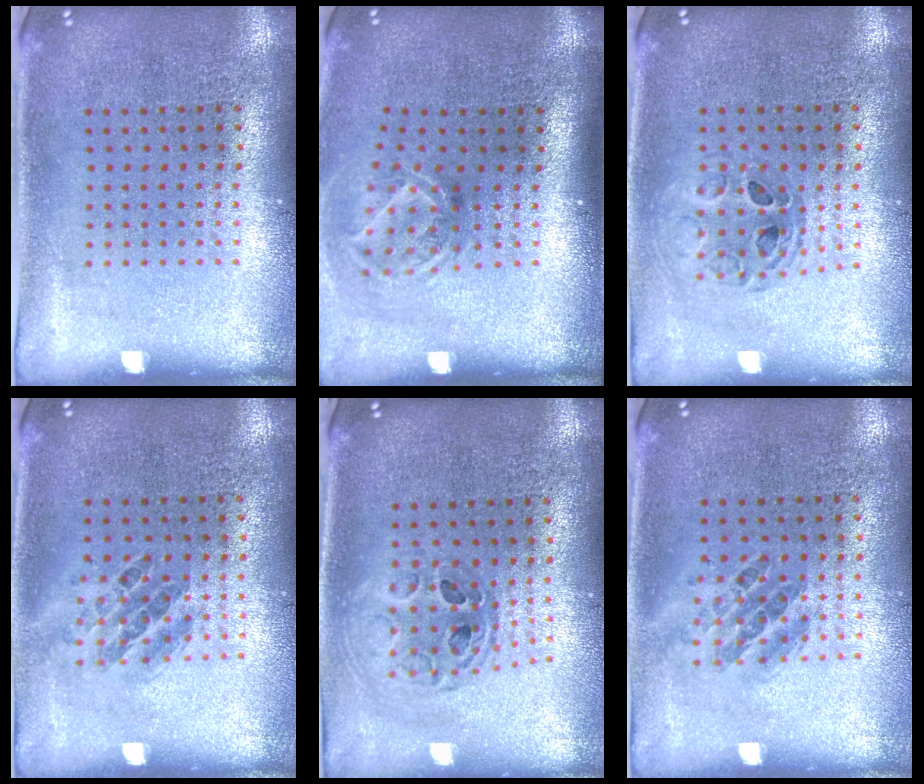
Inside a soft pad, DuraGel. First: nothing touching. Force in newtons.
{"total": 1.9, "press": 1.3, "slide": 1.4}
{"total": 0.9, "press": 0.8, "slide": 0.1}
{"total": 1.0, "press": 0.8, "slide": 0.6}
{"total": 0.8, "press": 0.8, "slide": 0.1}
{"total": 1.0, "press": 0.8, "slide": 0.5}